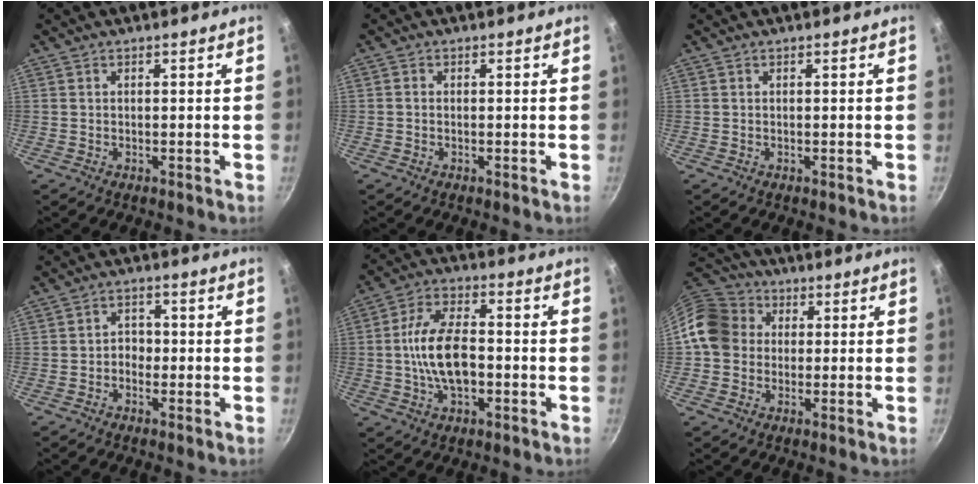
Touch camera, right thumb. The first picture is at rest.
{"total": 0.6, "force": [-0.1, 0.5, 0.3], "torque": [-0.004, 0.003, -0.003]}
{"total": 0.0}
{"total": 2.9, "force": [-0.7, 2.4, 1.5], "torque": [-0.002, 0.012, -0.016]}
{"total": 12.2, "force": [-1.4, 6.5, 10.3], "torque": [-0.180, 0.029, -0.032]}
{"total": 11.0, "force": [1.0, 9.7, 5.2], "torque": [-0.071, 0.025, 0.000]}